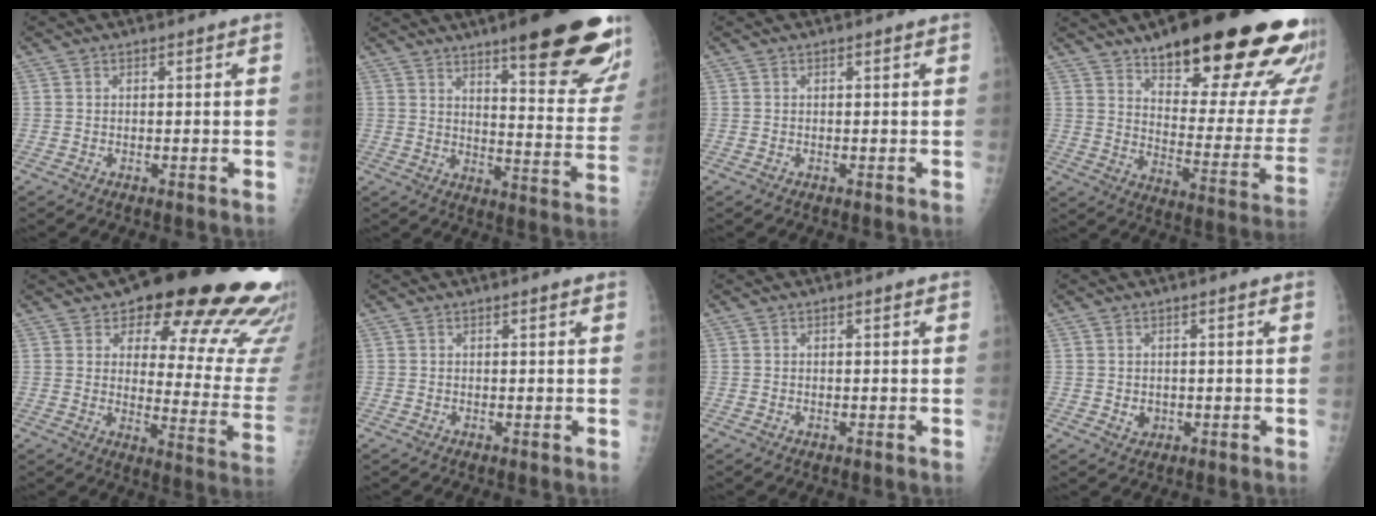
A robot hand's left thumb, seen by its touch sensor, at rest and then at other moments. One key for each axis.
{"total": 24.2, "fx": 15.5, "fy": 4.8, "fz": 17.9, "tx": -0.202, "ty": -0.079, "tz": 0.207}
{"total": 0.0}
{"total": 29.4, "fx": 19.0, "fy": 8.1, "fz": 20.9, "tx": -0.224, "ty": -0.077, "tz": 0.265}
{"total": 24.4, "fx": 16.7, "fy": 9.2, "fz": 15.3, "tx": -0.141, "ty": -0.091, "tz": 0.204}
{"total": 0.8, "fx": 0.6, "fy": 0.1, "fz": 0.5, "tx": -0.004, "ty": 0.000, "tz": 0.008}
{"total": 0.5, "fx": 0.3, "fy": 0.1, "fz": 0.4, "tx": -0.007, "ty": 0.003, "tz": 0.005}
{"total": 1.8, "fx": 0.0, "fy": 1.4, "fz": 1.0, "tx": -0.009, "ty": -0.001, "tz": 0.007}